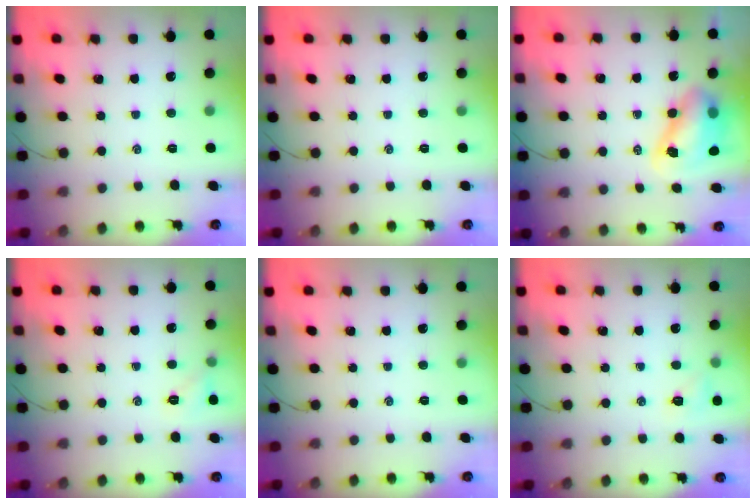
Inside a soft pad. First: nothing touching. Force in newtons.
{"total": 0.0}
{"total": 9.0, "press": 8.8, "slide": 2.1}
{"total": 5.5, "press": 5.3, "slide": 1.6}
{"total": 0.0}
{"total": 5.9, "press": 5.8, "slide": 1.1}